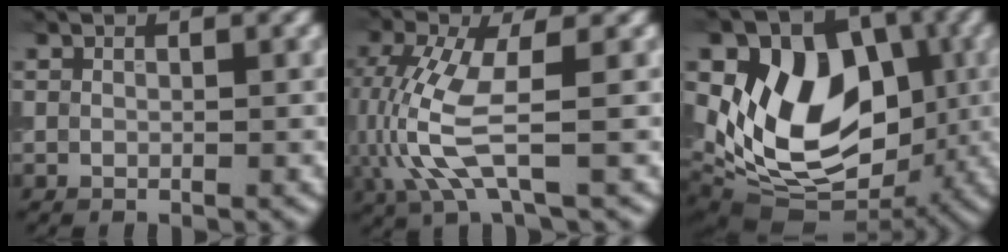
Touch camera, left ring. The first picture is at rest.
{"total": 6.9, "force": [-1.2, 2.4, 6.3], "torque": [-0.174, -0.004, -0.019]}
{"total": 12.6, "force": [0.9, 9.1, 8.6], "torque": [-0.137, -0.011, 0.013]}